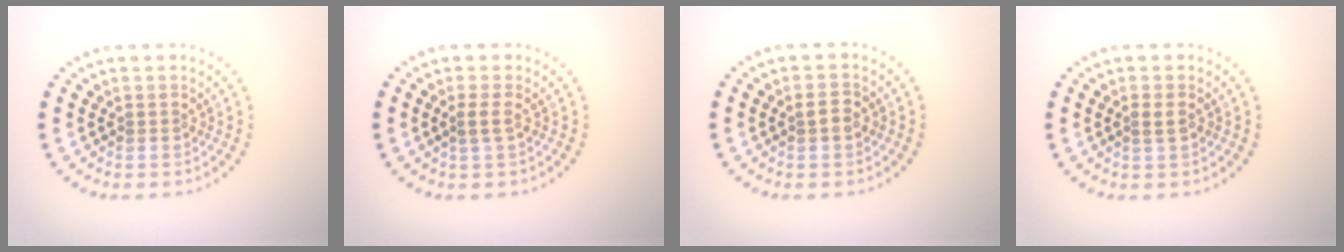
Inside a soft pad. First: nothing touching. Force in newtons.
{"total": 1.2, "press": 1.0, "slide": 0.7}
{"total": 1.3, "press": 1.3, "slide": 0.1}
{"total": 1.1, "press": 1.0, "slide": 0.4}